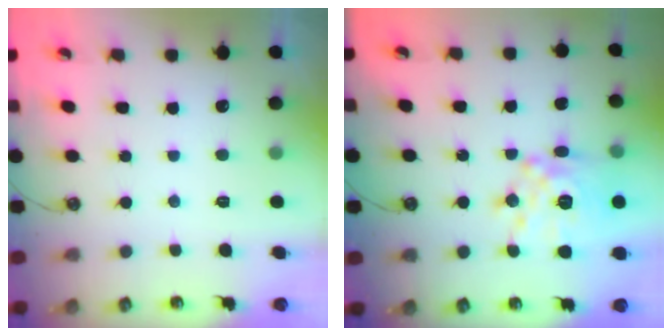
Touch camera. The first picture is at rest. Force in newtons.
{"total": 14.8, "press": 14.8, "slide": 1.4}